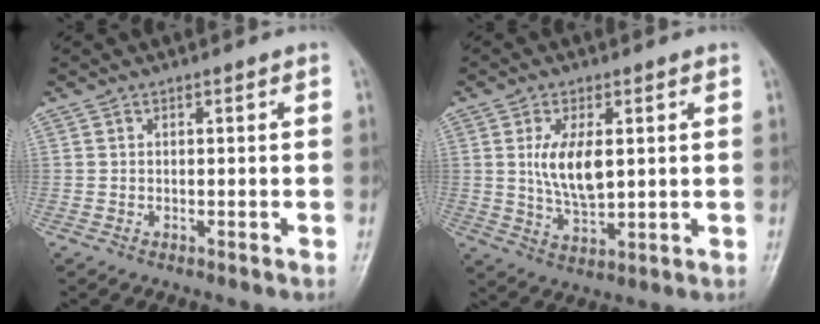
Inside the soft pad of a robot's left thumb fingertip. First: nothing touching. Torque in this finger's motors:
{"motor_torque": [0.09, 0.59, 0.96, -0.30, 0.17]}